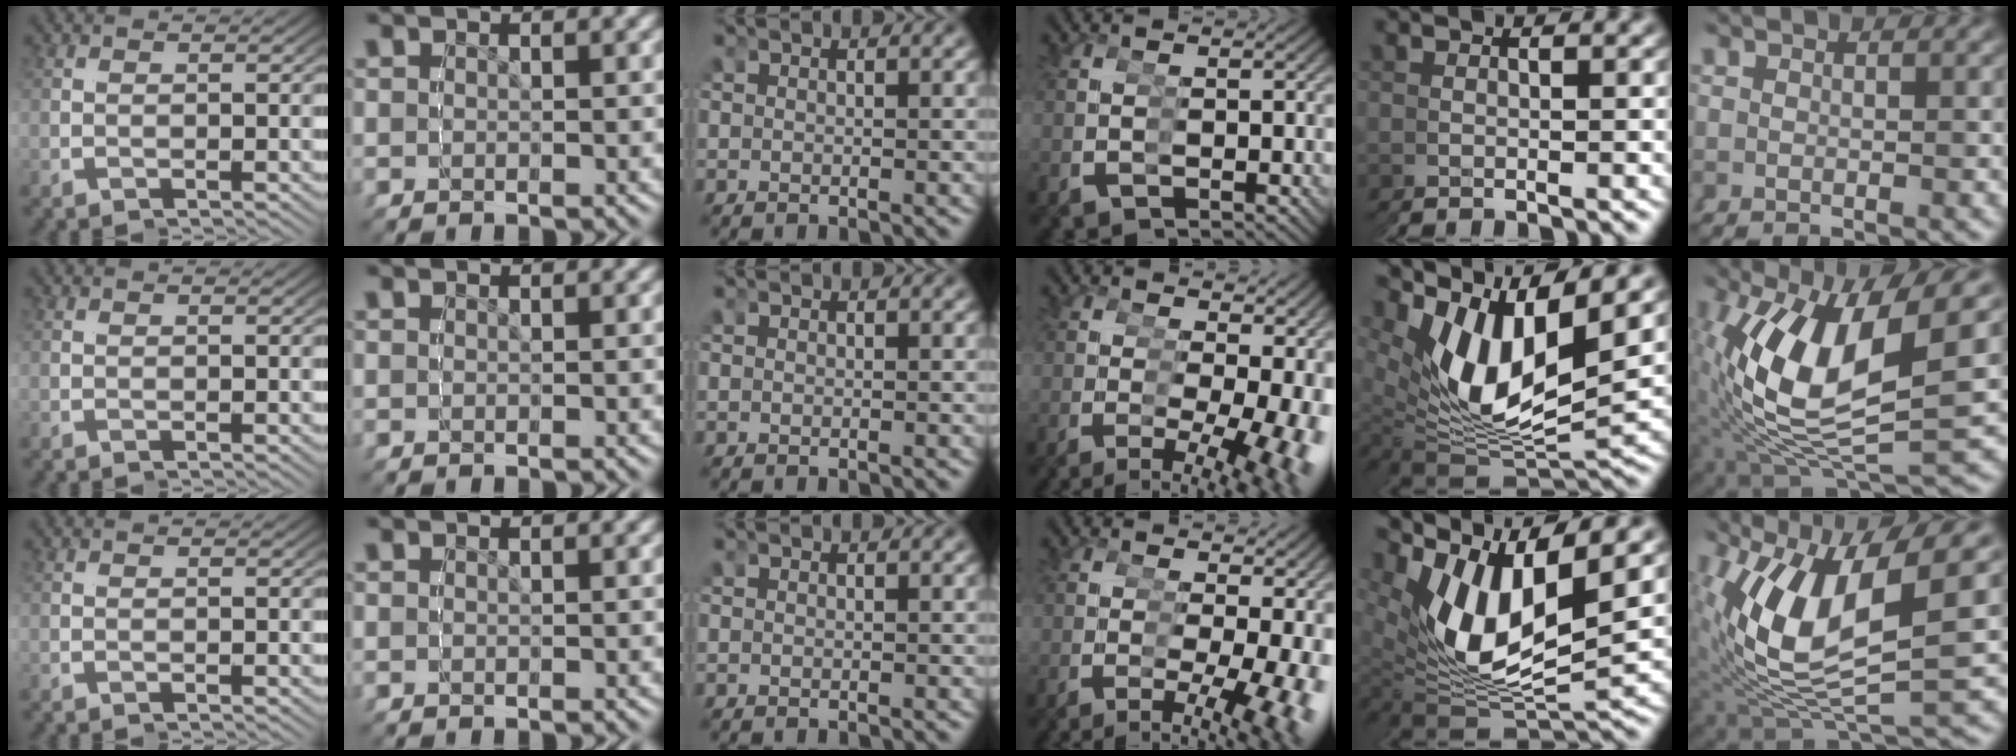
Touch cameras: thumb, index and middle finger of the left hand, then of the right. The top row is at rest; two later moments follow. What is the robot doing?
{"motion": "grasp_and_lifting", "object": "condiment"}